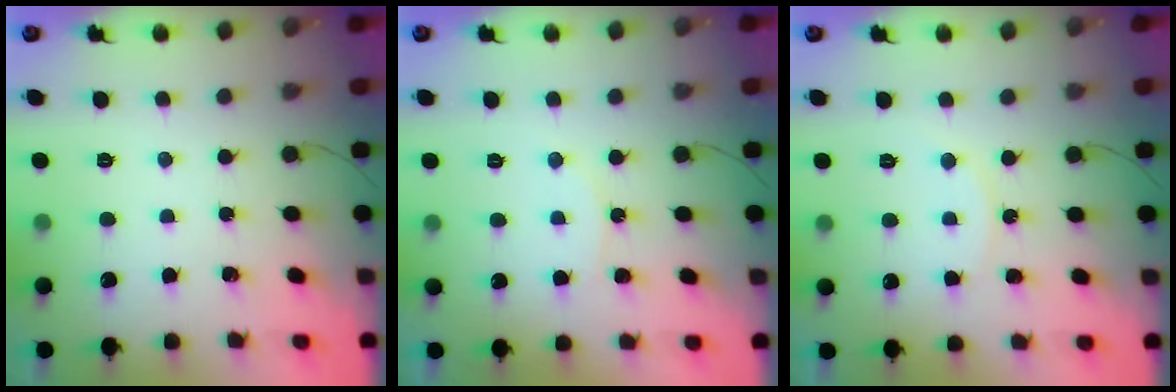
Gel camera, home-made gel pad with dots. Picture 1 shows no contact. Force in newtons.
{"total": 5.1, "press": 5.0, "slide": 0.4}
{"total": 3.9, "press": 3.9, "slide": 0.7}